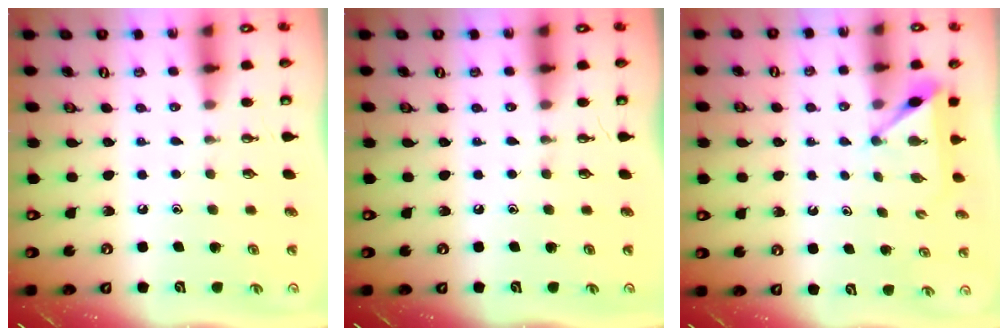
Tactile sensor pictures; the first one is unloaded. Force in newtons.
{"total": 0.0}
{"total": 4.9, "press": 4.9, "slide": 0.2}